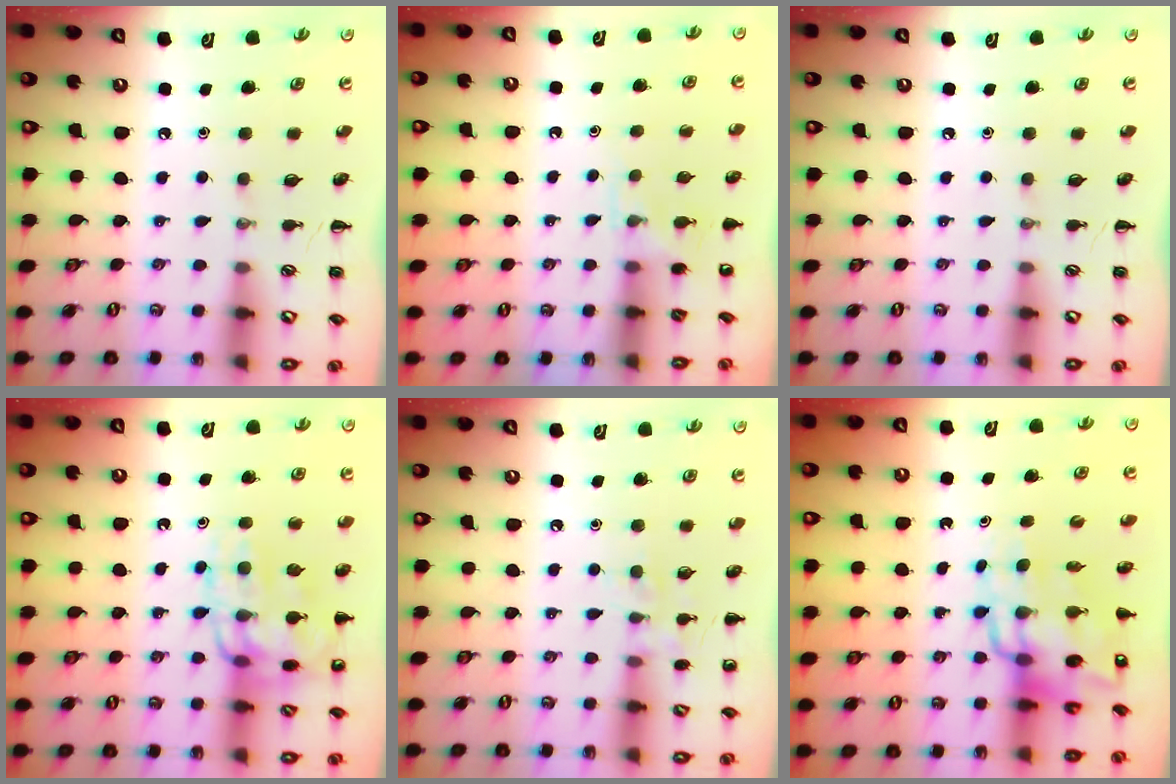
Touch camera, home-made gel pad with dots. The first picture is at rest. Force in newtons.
{"total": 4.6, "press": 4.4, "slide": 1.4}
{"total": 0.0}
{"total": 15.1, "press": 15.0, "slide": 1.4}
{"total": 6.8, "press": 6.7, "slide": 1.1}
{"total": 13.5, "press": 12.9, "slide": 4.0}